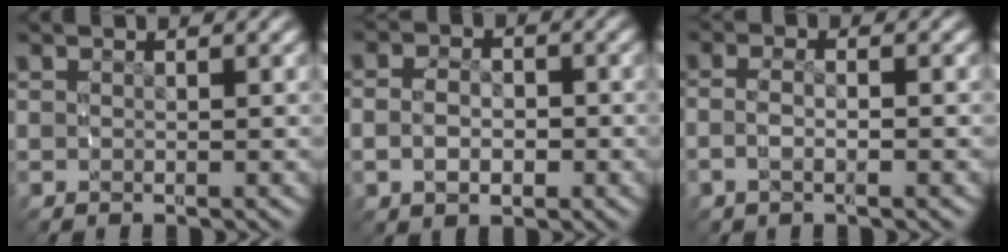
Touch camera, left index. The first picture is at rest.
{"total": 3.8, "force": [-0.7, 2.9, 2.4], "torque": [-0.048, 0.002, -0.016]}
{"total": 2.7, "force": [-0.7, 1.2, 2.3], "torque": [-0.058, 0.001, -0.014]}